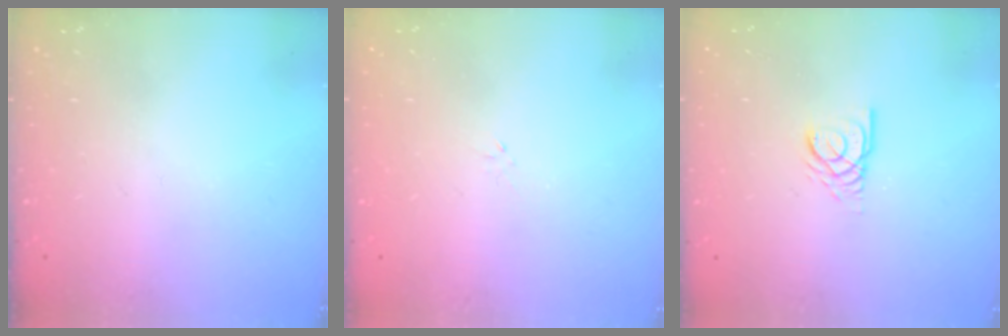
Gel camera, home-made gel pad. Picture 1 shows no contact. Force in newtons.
{"total": 0.0}
{"total": 3.1, "press": 3.0, "slide": 0.2}